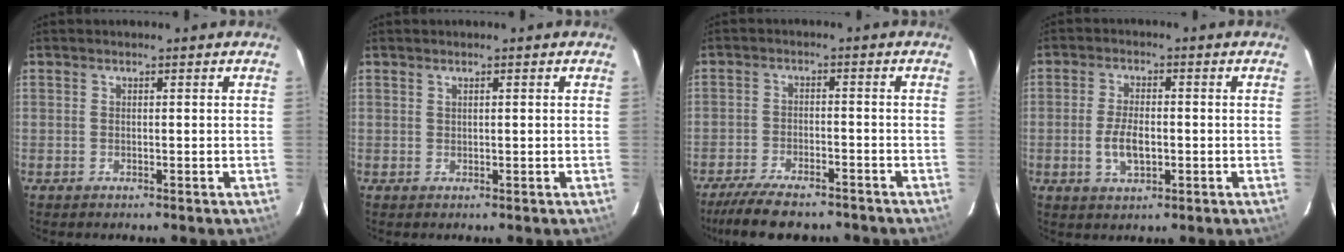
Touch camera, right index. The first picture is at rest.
{"total": 0.5, "force": [0.3, 0.1, 0.4], "torque": [-0.007, 0.003, 0.006]}
{"total": 11.9, "force": [-10.0, 3.4, 5.5], "torque": [-0.123, -0.021, -0.161]}
{"total": 5.6, "force": [-1.3, 2.7, 4.8], "torque": [-0.098, -0.001, -0.021]}